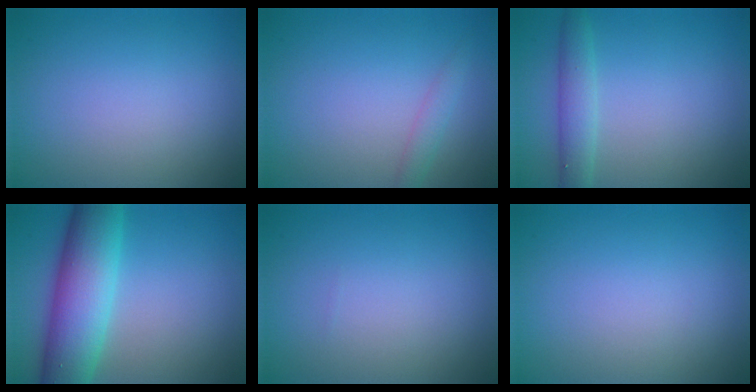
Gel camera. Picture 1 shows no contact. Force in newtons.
{"total": 1.3, "press": 1.3, "slide": 0.1}
{"total": 2.4, "press": 2.4, "slide": 0.1}
{"total": 8.9, "press": 8.9, "slide": 0.2}
{"total": 0.0}
{"total": 0.0}